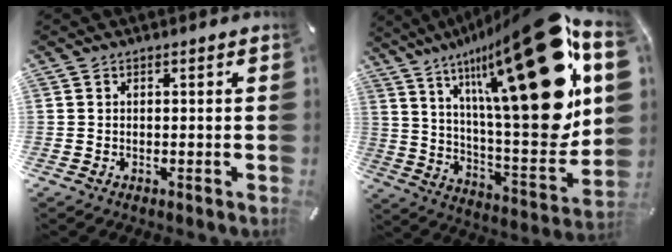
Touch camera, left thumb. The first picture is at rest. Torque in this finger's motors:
{"motor_torque": [3.83, 1.18, 2.77, 0.00, 1.05]}